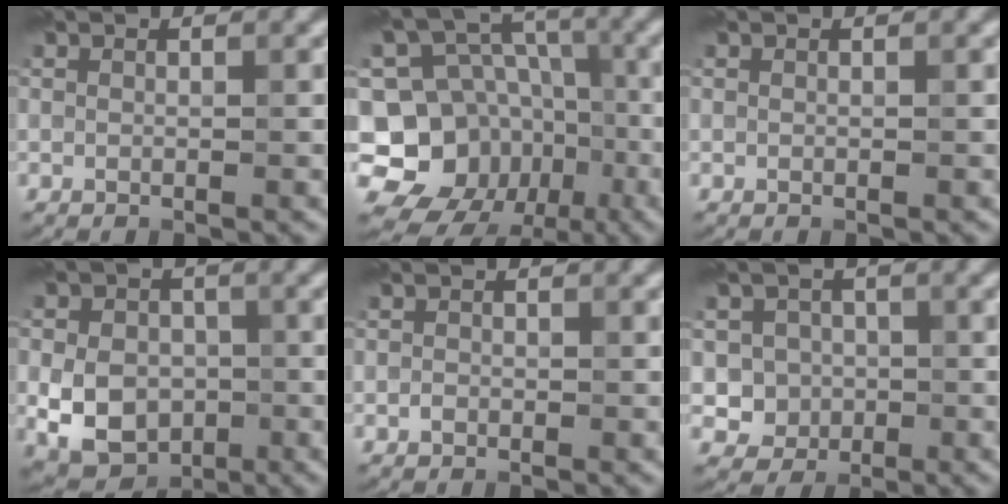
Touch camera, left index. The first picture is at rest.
{"total": 11.5, "force": [-4.5, 9.7, 4.2], "torque": [-0.075, 0.014, -0.090]}
{"total": 0.0}
{"total": 6.6, "force": [-1.6, 5.1, 4.0], "torque": [-0.078, -0.009, -0.035]}
{"total": 0.6, "force": [-0.3, 0.5, 0.2], "torque": [-0.001, -0.002, -0.007]}
{"total": 3.3, "force": [-0.4, 3.1, 0.8], "torque": [0.008, 0.000, -0.022]}